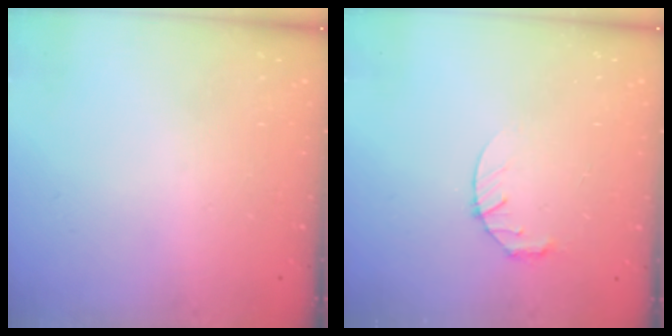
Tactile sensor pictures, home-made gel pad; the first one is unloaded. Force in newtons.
{"total": 3.6, "press": 3.6, "slide": 0.5}